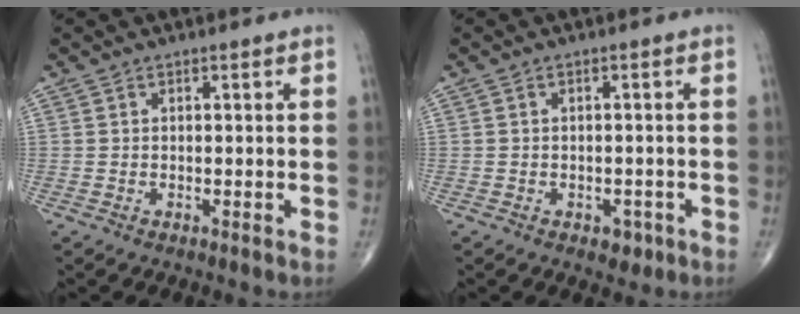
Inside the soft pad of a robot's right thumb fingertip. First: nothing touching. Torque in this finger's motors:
{"motor_torque": [-0.25, 0.02, -0.12, -0.03, 0.05]}